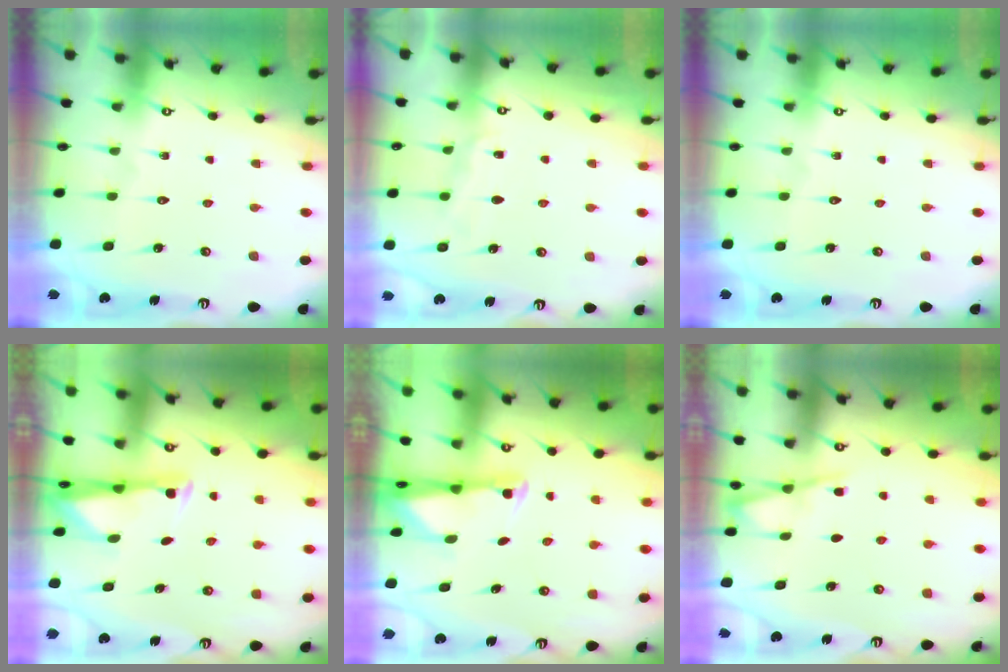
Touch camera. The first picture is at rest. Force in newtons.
{"total": 5.9, "press": 5.8, "slide": 0.7}
{"total": 0.0}
{"total": 2.5, "press": 2.5, "slide": 0.3}
{"total": 1.8, "press": 1.7, "slide": 0.4}
{"total": 2.8, "press": 2.8, "slide": 0.3}